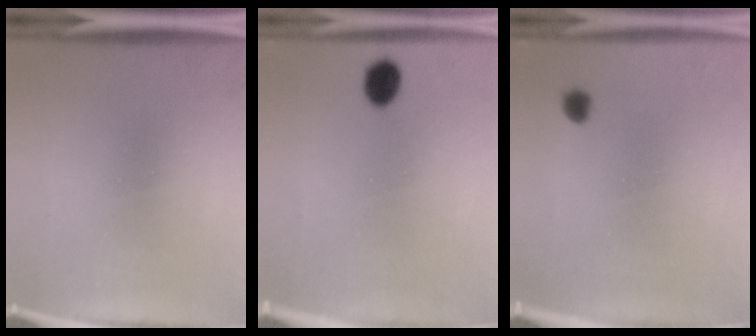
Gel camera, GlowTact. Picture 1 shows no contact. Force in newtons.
{"total": 4.6}
{"total": 1.8}